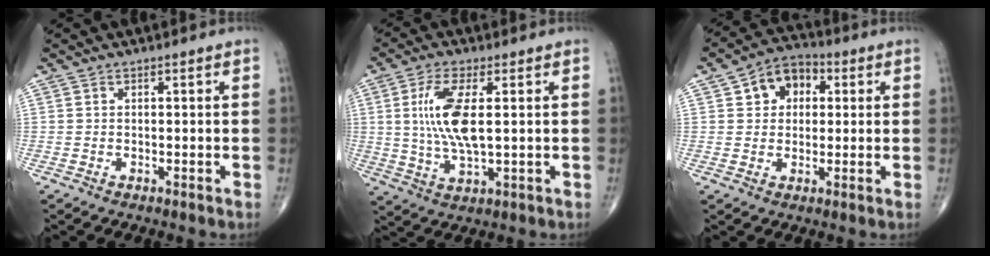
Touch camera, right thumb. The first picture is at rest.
{"total": 10.6, "force": [1.6, 3.7, 9.9], "torque": [-0.215, -0.011, 0.035]}
{"total": 8.2, "force": [2.3, 6.2, 4.8], "torque": [-0.045, 0.012, 0.027]}